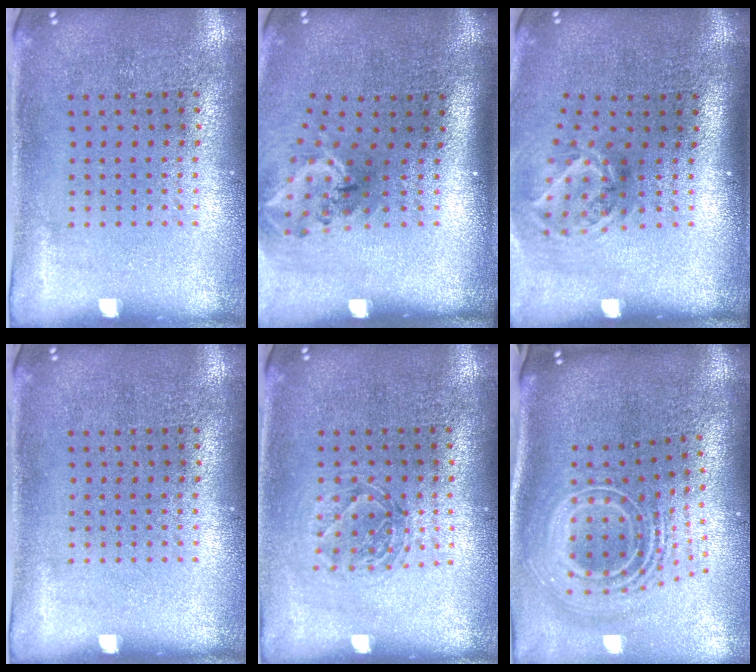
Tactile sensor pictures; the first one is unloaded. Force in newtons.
{"total": 2.0, "press": 1.3, "slide": 1.5}
{"total": 1.9, "press": 1.2, "slide": 1.5}
{"total": 0.0}
{"total": 1.2, "press": 1.1, "slide": 0.6}
{"total": 2.9, "press": 1.9, "slide": 2.1}